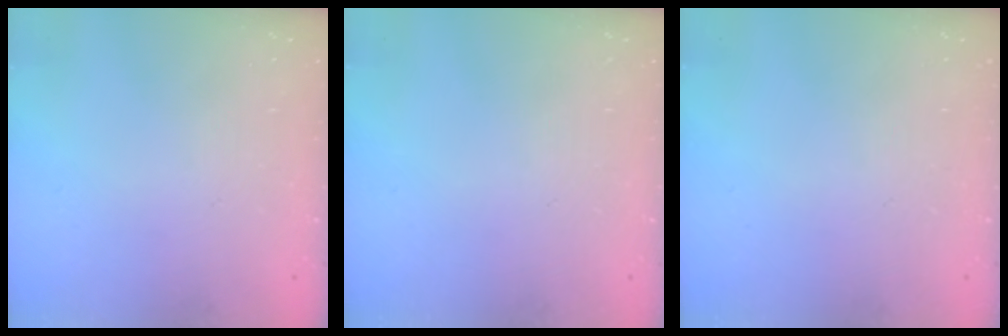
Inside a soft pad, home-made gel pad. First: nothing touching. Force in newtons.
{"total": 0.0}
{"total": 0.0}